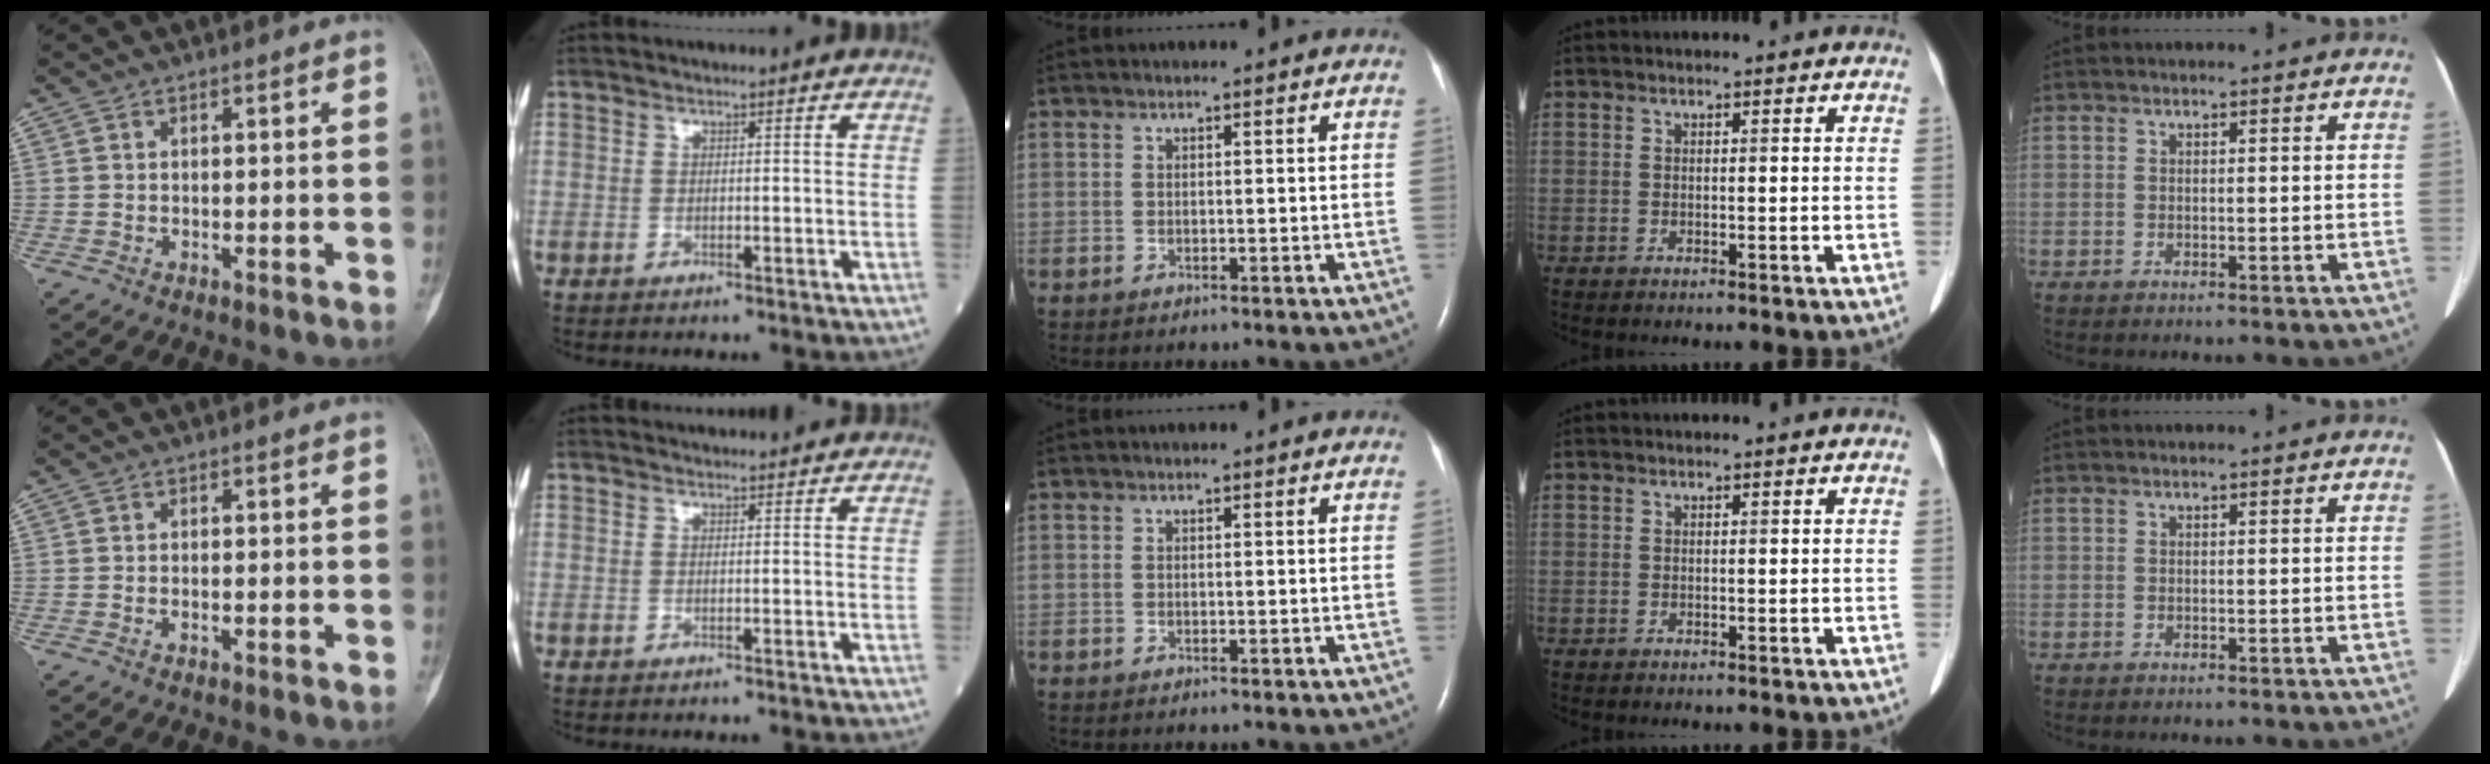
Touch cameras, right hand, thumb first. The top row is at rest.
{"thumb": {"total": 0.8, "force": [-0.3, 0.3, 0.6], "torque": [-0.013, 0.008, -0.004]}, "index": {"total": 2.7, "force": [2.6, 0.5, 0.6], "torque": [-0.024, 0.018, 0.024]}}